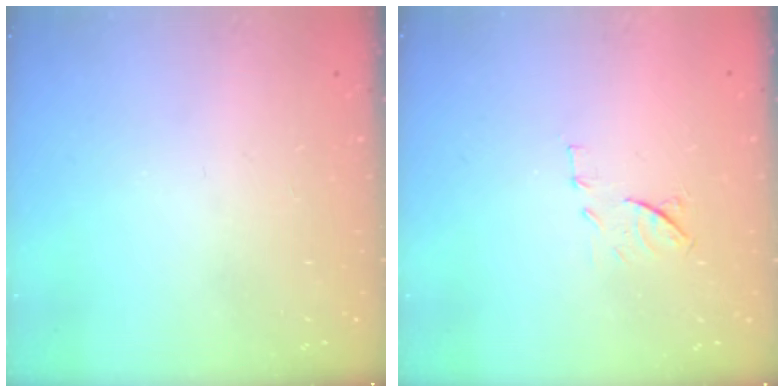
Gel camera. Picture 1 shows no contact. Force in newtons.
{"total": 8.6, "press": 8.5, "slide": 1.1}